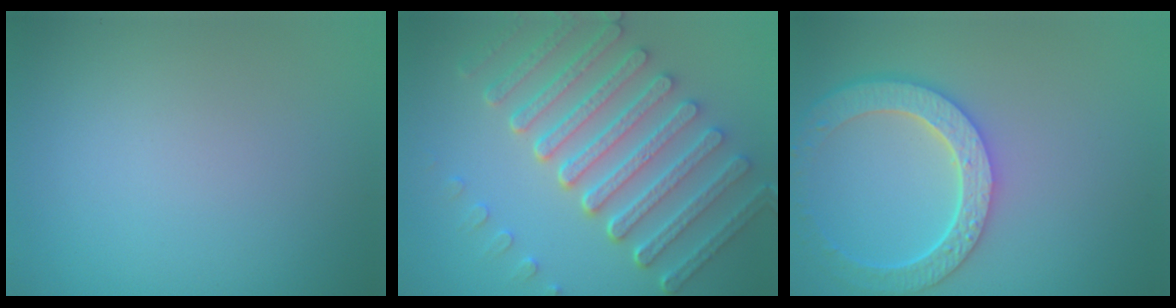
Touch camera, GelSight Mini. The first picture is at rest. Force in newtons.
{"total": 8.4, "press": 6.4, "slide": 5.4}
{"total": 6.0, "press": 4.8, "slide": 3.6}